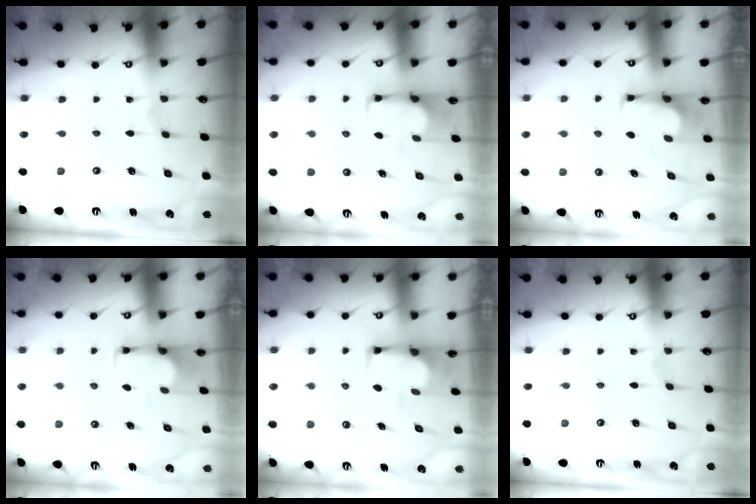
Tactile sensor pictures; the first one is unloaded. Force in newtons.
{"total": 2.8, "press": 2.8, "slide": 0.3}
{"total": 4.8, "press": 4.8, "slide": 0.3}
{"total": 2.8, "press": 2.8, "slide": 0.5}
{"total": 2.4, "press": 2.4, "slide": 0.2}
{"total": 0.0}